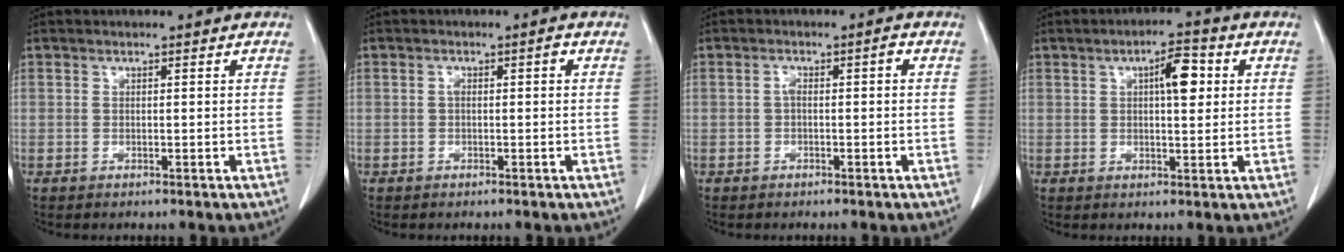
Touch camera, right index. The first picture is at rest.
{"total": 1.5, "force": [0.1, 0.5, 1.4], "torque": [-0.021, 0.006, 0.003]}
{"total": 2.0, "force": [-0.1, 0.6, 1.9], "torque": [-0.031, 0.012, 0.000]}
{"total": 5.6, "force": [1.5, 1.7, 5.1], "torque": [-0.081, 0.009, 0.023]}